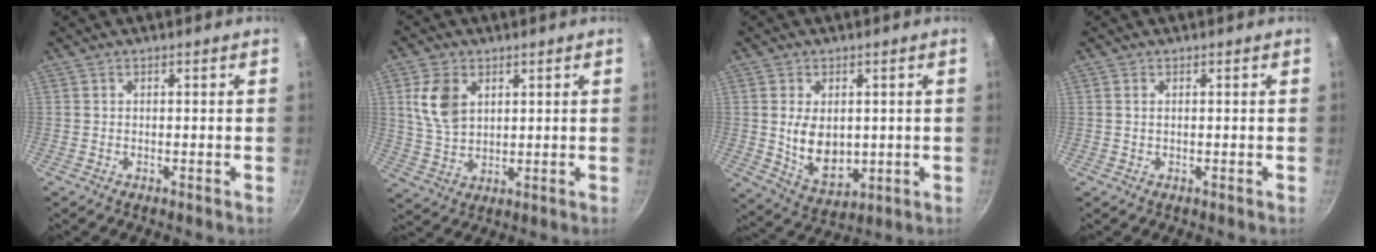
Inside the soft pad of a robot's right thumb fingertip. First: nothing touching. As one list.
[{"total": 8.6, "force": [3.0, 5.7, 5.7], "torque": [-0.098, -0.015, 0.062]}, {"total": 9.9, "force": [0.6, 6.5, 7.4], "torque": [-0.110, -0.019, 0.030]}, {"total": 0.7, "force": [0.2, 0.4, 0.6], "torque": [-0.011, 0.001, 0.003]}]